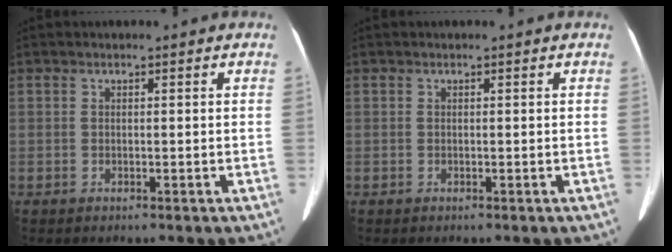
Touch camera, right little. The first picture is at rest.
{"total": 0.0}